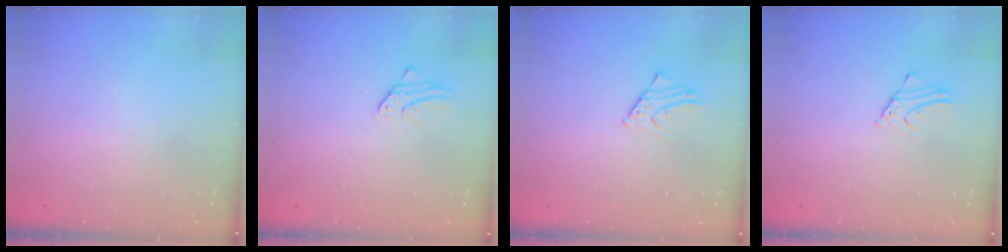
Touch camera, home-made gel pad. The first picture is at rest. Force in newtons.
{"total": 1.1, "press": 1.1, "slide": 0.0}
{"total": 2.2, "press": 2.2, "slide": 0.0}
{"total": 2.4, "press": 2.4, "slide": 0.1}